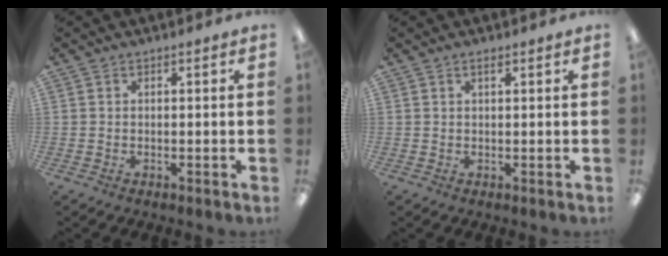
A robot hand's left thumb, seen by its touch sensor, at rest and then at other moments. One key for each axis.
{"total": 1.0, "fx": 0.8, "fy": 0.3, "fz": 0.6, "tx": -0.013, "ty": 0.002, "tz": 0.014}